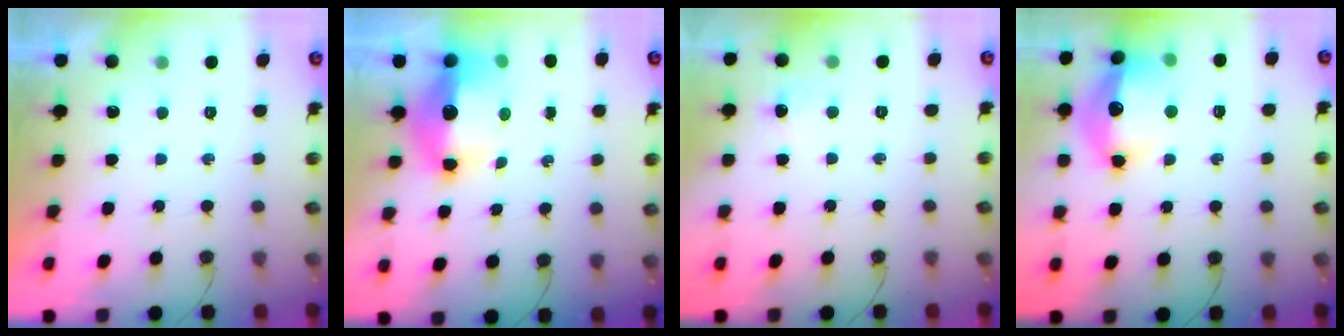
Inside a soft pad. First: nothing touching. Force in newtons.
{"total": 14.5, "press": 13.9, "slide": 4.0}
{"total": 3.5, "press": 3.4, "slide": 0.8}
{"total": 16.2, "press": 16.2, "slide": 1.5}